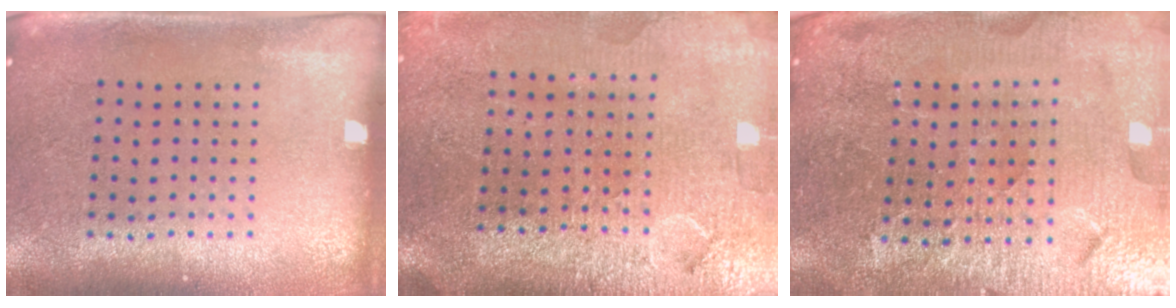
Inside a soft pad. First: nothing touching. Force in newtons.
{"total": 3.6, "press": 3.4, "slide": 1.4}
{"total": 5.5, "press": 5.1, "slide": 2.3}